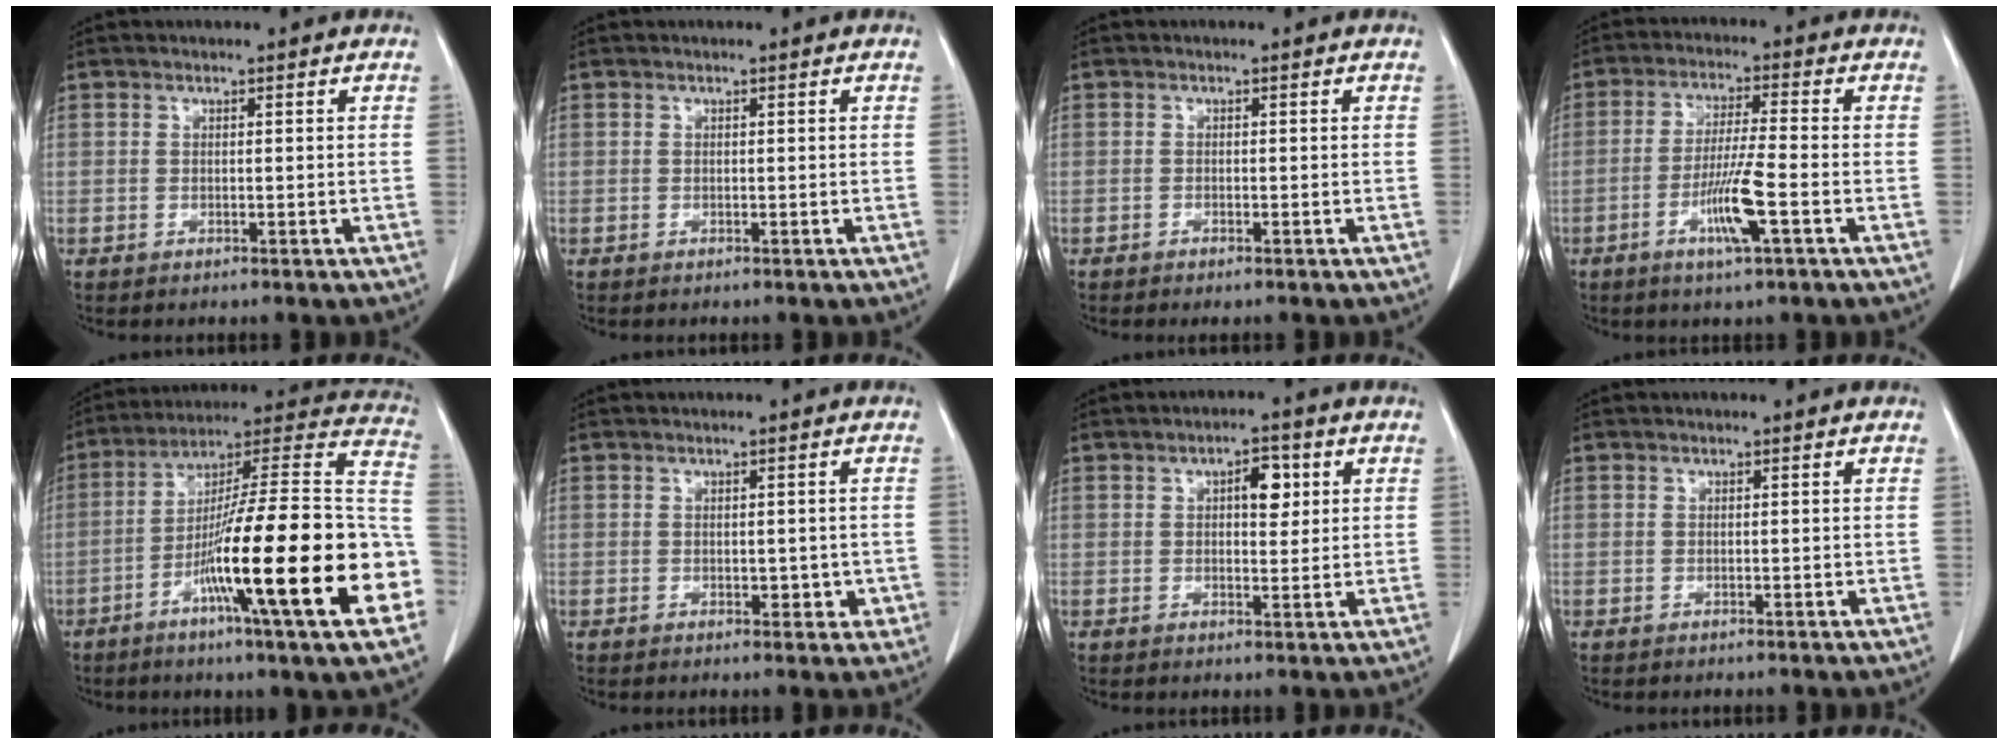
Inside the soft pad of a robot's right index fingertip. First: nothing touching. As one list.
[{"total": 0.0}, {"total": 0.7, "force": [-0.6, 0.0, 0.4], "torque": [-0.009, -0.002, -0.010]}, {"total": 7.8, "force": [-3.0, -0.2, 7.2], "torque": [-0.138, -0.011, -0.057]}, {"total": 28.3, "force": [-8.6, 1.1, 26.9], "torque": [-0.334, -0.013, -0.150]}, {"total": 3.0, "force": [-0.5, 1.8, 2.3], "torque": [-0.021, 0.004, 0.001]}, {"total": 4.3, "force": [1.4, 2.0, 3.6], "torque": [-0.052, 0.007, 0.018]}, {"total": 0.0}]